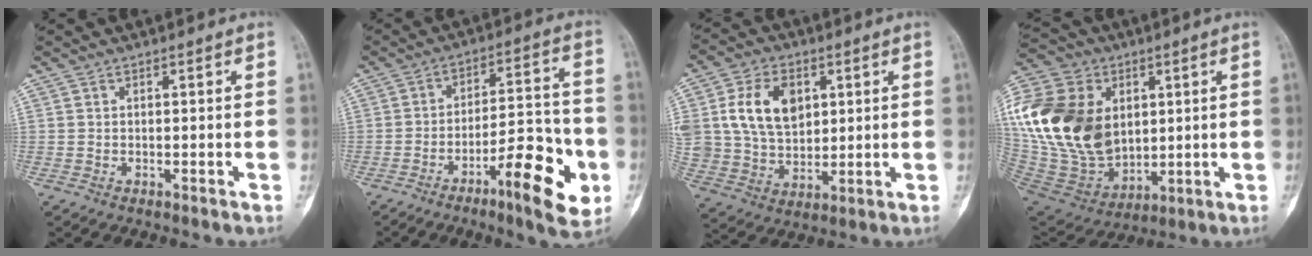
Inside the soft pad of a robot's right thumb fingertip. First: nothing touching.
{"total": 15.4, "force": [-6.5, 4.4, 13.3], "torque": [-0.172, 0.037, -0.094]}
{"total": 14.0, "force": [3.9, 9.8, 9.2], "torque": [-0.141, -0.006, 0.080]}
{"total": 30.7, "force": [5.4, 22.1, 20.6], "torque": [-0.434, 0.010, 0.119]}